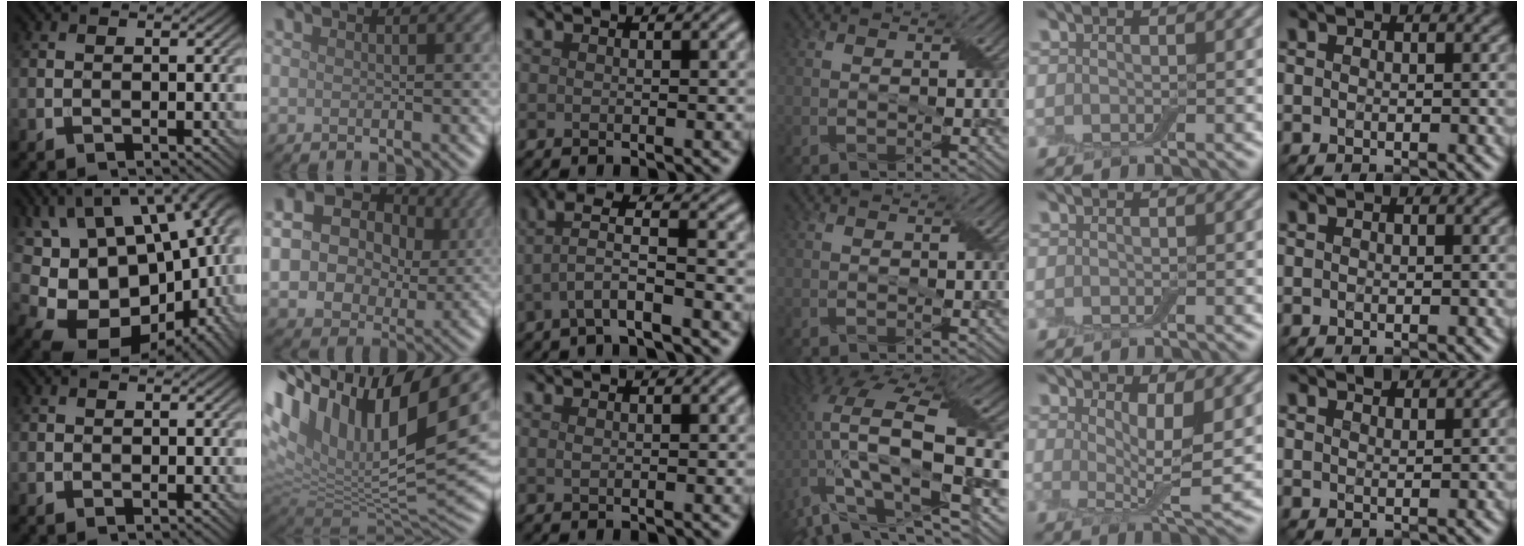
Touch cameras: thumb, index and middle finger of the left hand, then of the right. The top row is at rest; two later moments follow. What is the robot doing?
{"motion": "peel", "object": "bubble wrap"}